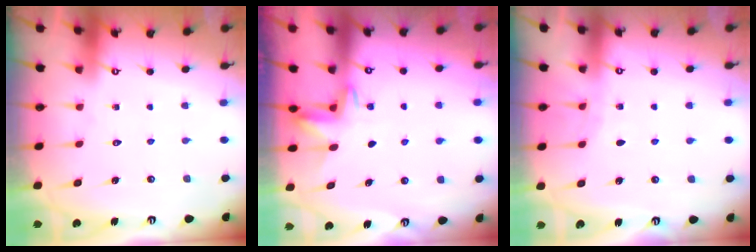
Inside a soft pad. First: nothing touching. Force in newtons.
{"total": 2.6, "press": 2.6, "slide": 0.4}
{"total": 2.8, "press": 2.7, "slide": 0.4}